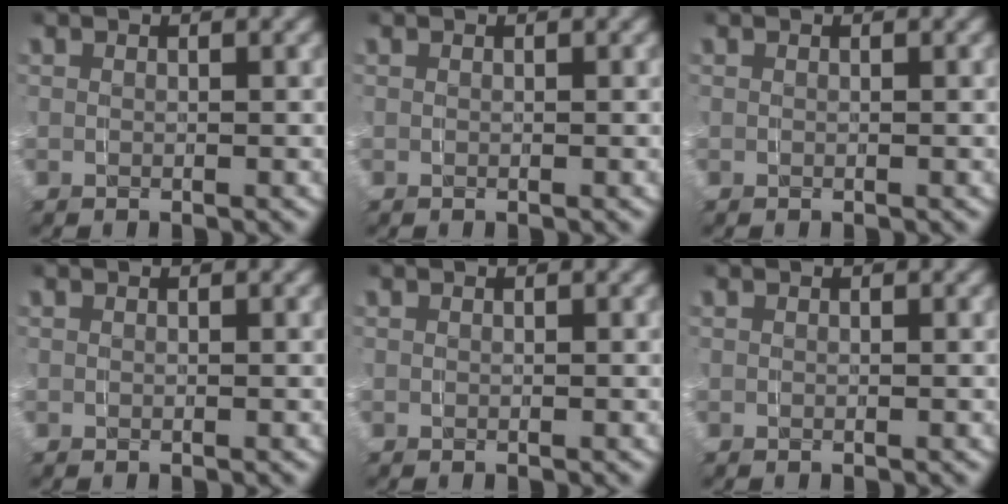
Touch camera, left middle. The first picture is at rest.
{"total": 0.0}
{"total": 0.0}
{"total": 0.0}
{"total": 0.0}
{"total": 0.0}